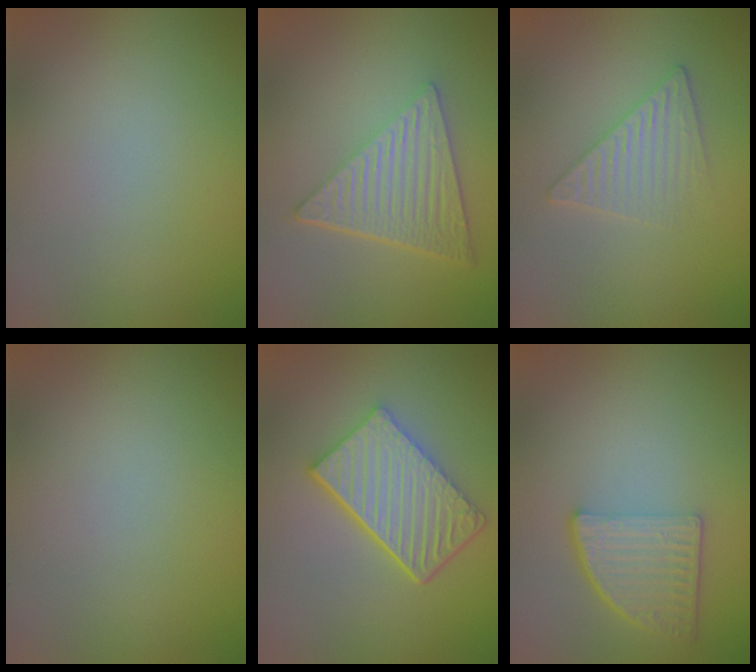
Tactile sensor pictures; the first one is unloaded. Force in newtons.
{"total": 6.3, "press": 4.2, "slide": 4.7}
{"total": 2.6, "press": 2.6, "slide": 0.3}
{"total": 0.0}
{"total": 6.0, "press": 4.3, "slide": 4.2}
{"total": 4.5, "press": 3.4, "slide": 3.0}